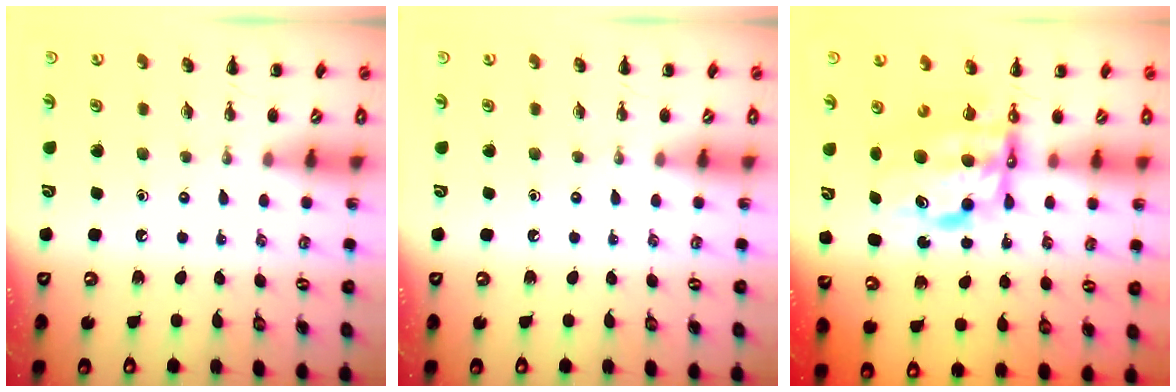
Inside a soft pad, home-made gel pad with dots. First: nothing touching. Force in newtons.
{"total": 0.0}
{"total": 9.6, "press": 9.3, "slide": 2.6}